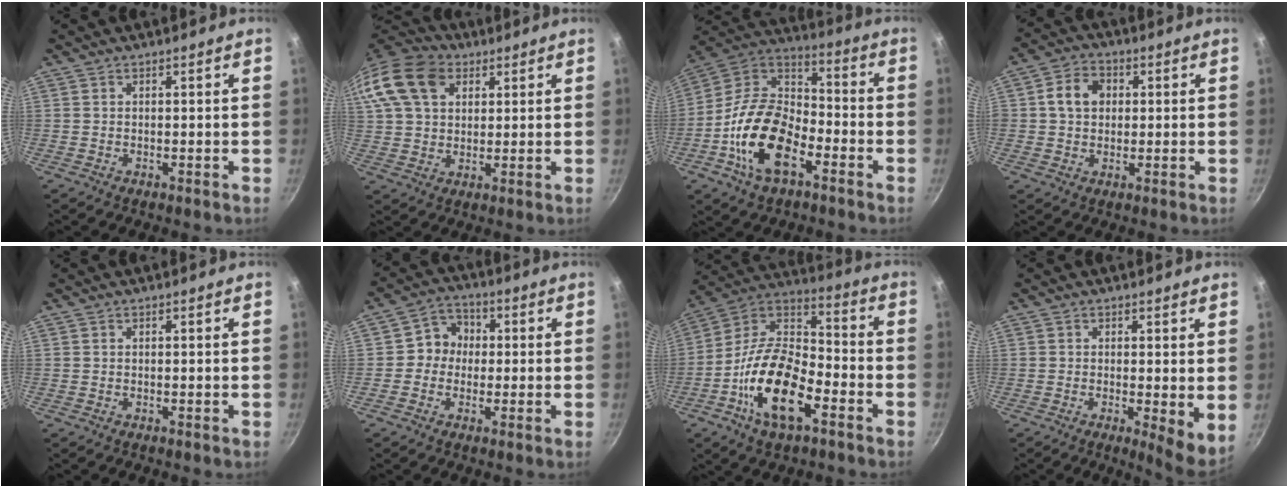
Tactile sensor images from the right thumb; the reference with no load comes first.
{"total": 19.1, "force": [7.4, 13.6, 11.2], "torque": [-0.236, 0.024, 0.129]}
{"total": 18.8, "force": [-7.4, 10.6, 13.7], "torque": [-0.234, 0.048, -0.160]}
{"total": 6.9, "force": [1.2, 5.7, 3.7], "torque": [-0.040, 0.011, 0.010]}
{"total": 0.0}
{"total": 6.2, "force": [0.1, 5.8, 2.3], "torque": [0.004, 0.014, -0.014]}
{"total": 19.4, "force": [-7.7, 9.6, 15.1], "torque": [-0.268, 0.049, -0.162]}
{"total": 6.1, "force": [0.1, 1.6, 5.8], "torque": [-0.075, -0.022, 0.000]}